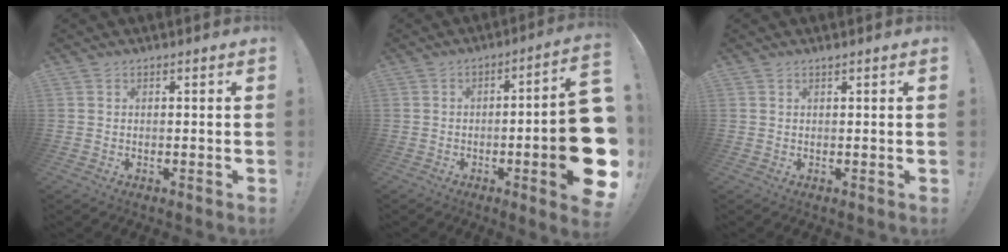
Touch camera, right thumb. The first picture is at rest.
{"total": 16.6, "force": [-3.2, 2.5, 16.1], "torque": [-0.211, 0.000, -0.042]}
{"total": 0.6, "force": [0.5, -0.3, 0.2], "torque": [0.002, -0.003, 0.006]}